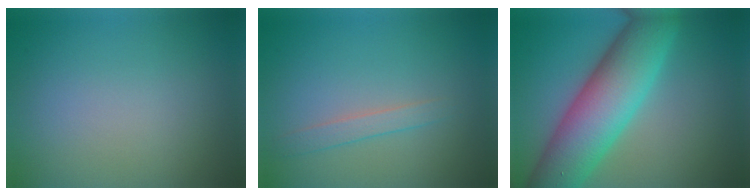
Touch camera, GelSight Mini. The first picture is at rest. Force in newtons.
{"total": 1.5, "press": 1.5, "slide": 0.0}
{"total": 10.6, "press": 10.6, "slide": 0.2}